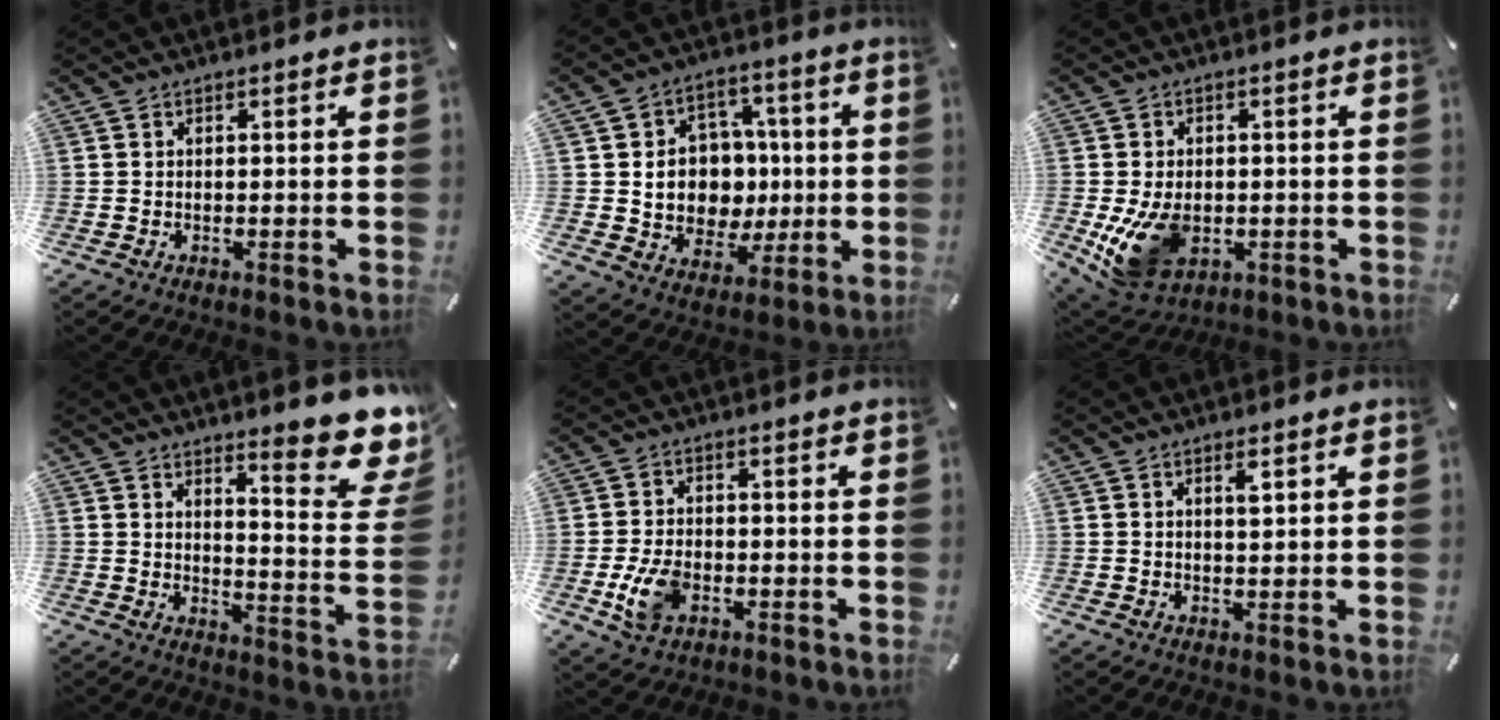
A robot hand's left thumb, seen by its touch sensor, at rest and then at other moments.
{"total": 11.6, "force": [0.5, 10.9, 3.9], "torque": [-0.054, -0.005, 0.024]}
{"total": 11.7, "force": [-2.3, 8.6, 7.7], "torque": [-0.143, 0.000, -0.035]}
{"total": 14.2, "force": [10.1, 3.5, 9.3], "torque": [-0.112, -0.090, 0.166]}
{"total": 7.9, "force": [-2.4, 5.2, 5.4], "torque": [-0.117, 0.008, -0.040]}
{"total": 2.2, "force": [1.0, 0.6, 1.9], "torque": [-0.032, -0.002, 0.014]}